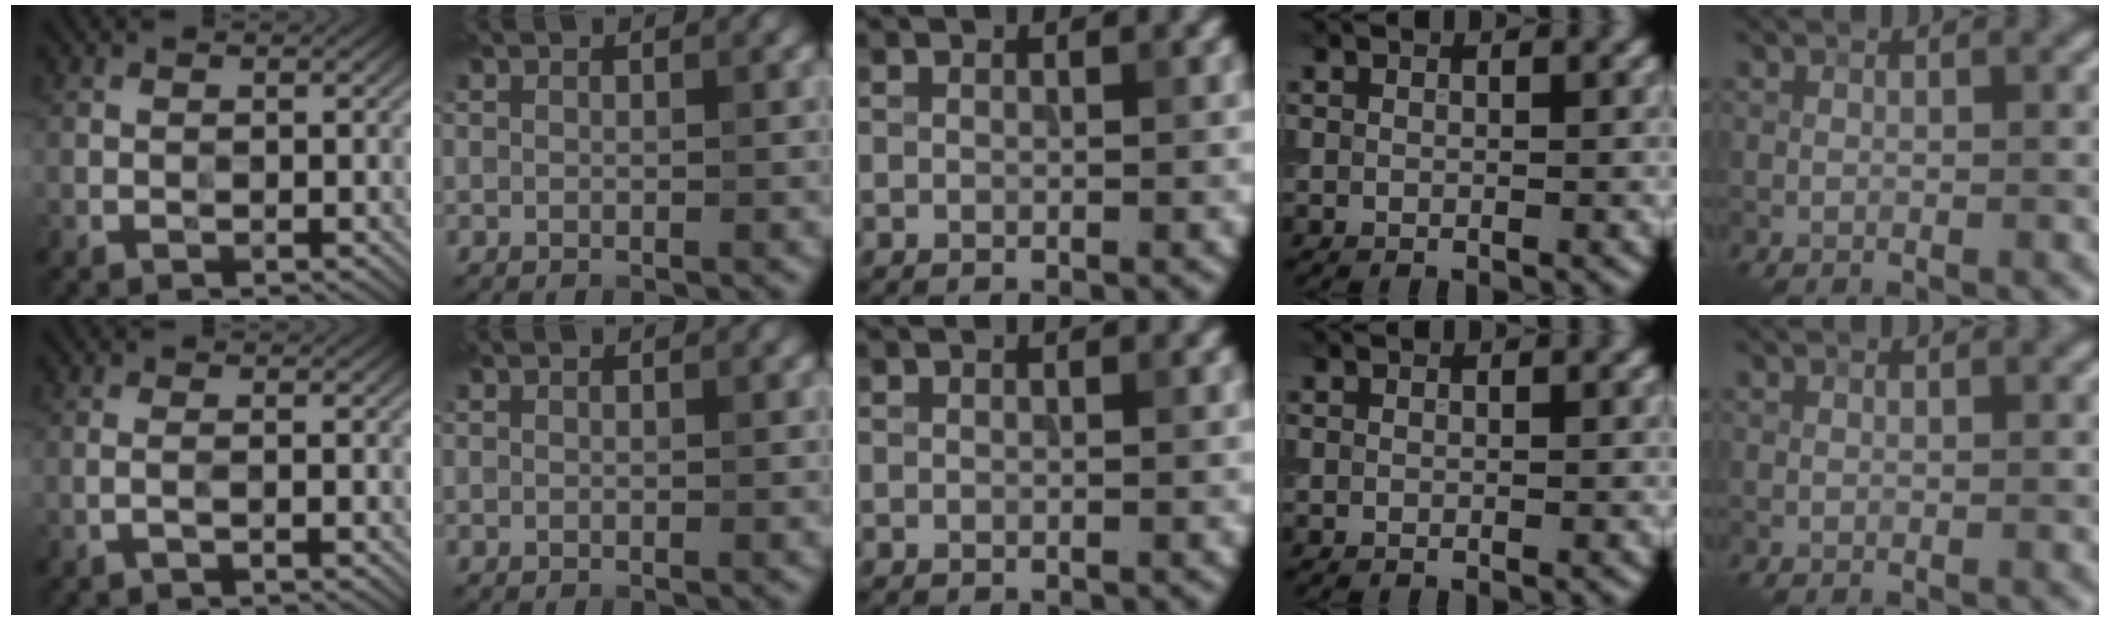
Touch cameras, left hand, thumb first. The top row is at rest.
{"thumb": {"total": 1.2, "force": [-0.4, 0.2, 1.1], "torque": [-0.020, 0.006, -0.012]}}